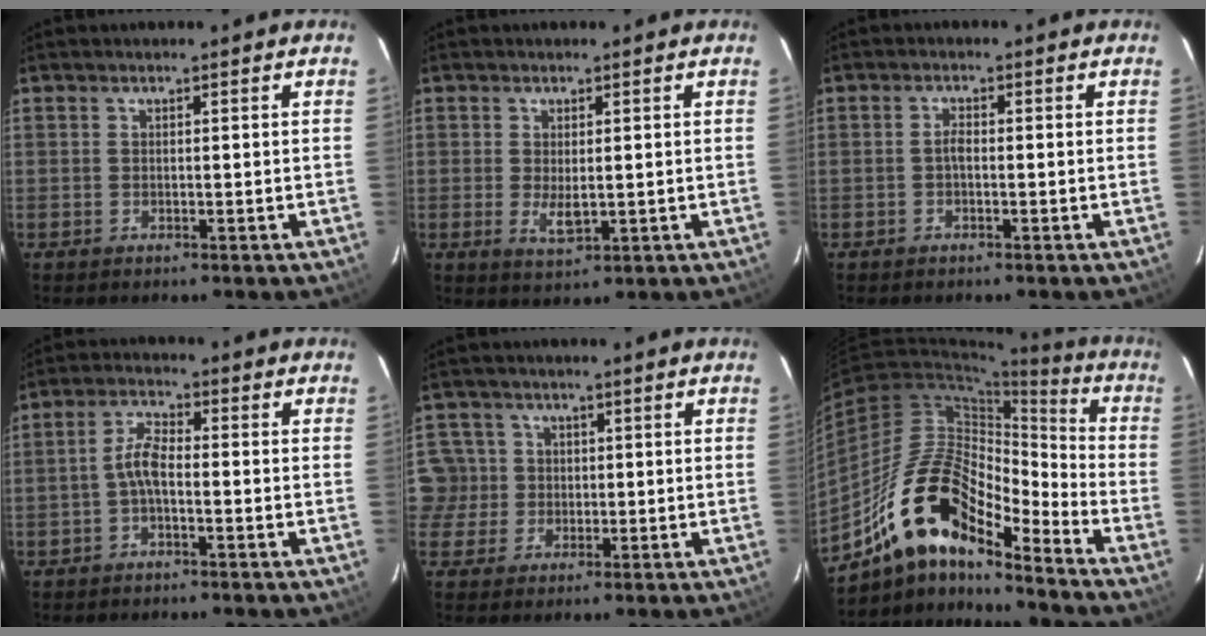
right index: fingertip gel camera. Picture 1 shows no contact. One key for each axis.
{"total": 3.6, "fx": -0.2, "fy": 1.6, "fz": 3.2, "tx": -0.056, "ty": -0.009, "tz": 0.002}
{"total": 1.3, "fx": -0.4, "fy": 0.5, "fz": 1.2, "tx": -0.023, "ty": 0.006, "tz": -0.009}
{"total": 4.0, "fx": -1.4, "fy": 1.3, "fz": 3.5, "tx": -0.078, "ty": 0.015, "tz": -0.030}
{"total": 4.7, "fx": 0.1, "fy": 4.7, "fz": 0.4, "tx": -0.001, "ty": 0.016, "tz": 0.000}
{"total": 18.4, "fx": -13.2, "fy": 6.3, "fz": 11.2, "tx": -0.197, "ty": 0.006, "tz": -0.256}